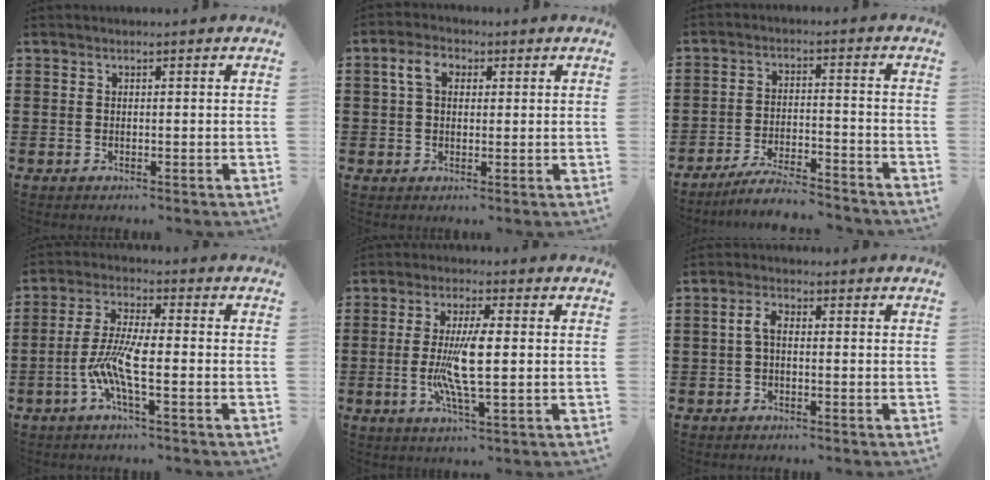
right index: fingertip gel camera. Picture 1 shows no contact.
{"total": 4.2, "force": [1.3, 2.8, 2.9], "torque": [-0.067, 0.014, 0.020]}
{"total": 5.5, "force": [-5.2, 0.2, 1.9], "torque": [-0.045, -0.005, -0.103]}
{"total": 7.6, "force": [-2.5, 1.5, 7.0], "torque": [-0.158, -0.015, -0.055]}
{"total": 7.9, "force": [-0.5, 1.5, 7.7], "torque": [-0.163, -0.011, -0.018]}
{"total": 2.7, "force": [-0.4, 1.2, 2.4], "torque": [-0.063, 0.000, -0.013]}